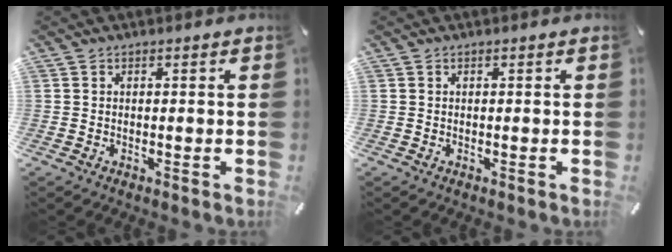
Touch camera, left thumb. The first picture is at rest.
{"total": 0.0}